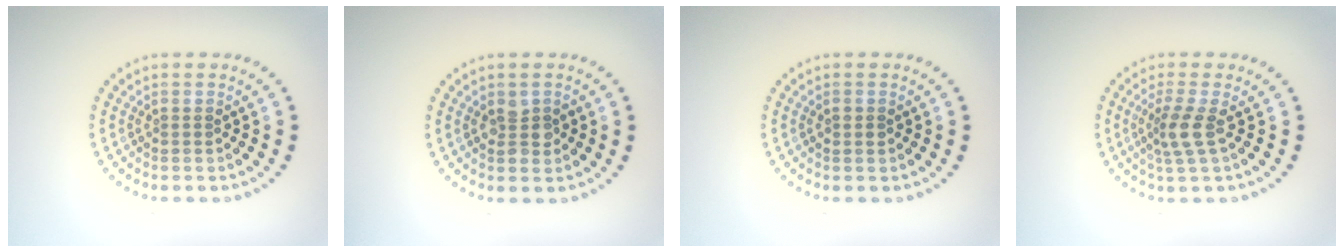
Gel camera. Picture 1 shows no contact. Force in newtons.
{"total": 2.0, "press": 1.9, "slide": 0.3}
{"total": 1.0, "press": 1.0, "slide": 0.3}
{"total": 2.4, "press": 1.8, "slide": 1.6}